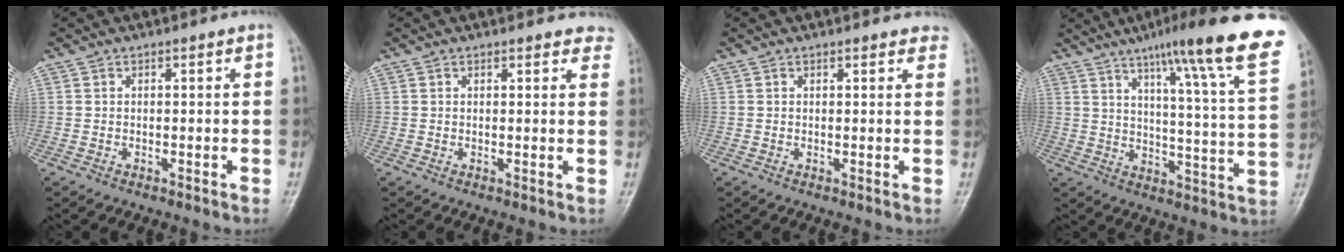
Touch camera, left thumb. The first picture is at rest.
{"total": 5.3, "force": [4.9, 1.8, 1.3], "torque": [0.021, -0.015, 0.033]}
{"total": 4.0, "force": [3.6, 1.3, 1.2], "torque": [0.011, -0.010, 0.024]}
{"total": 23.0, "force": [15.0, 2.4, 17.3], "torque": [-0.226, -0.054, 0.198]}